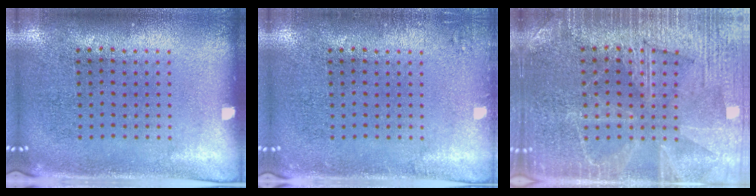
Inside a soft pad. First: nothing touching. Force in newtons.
{"total": 1.0, "press": 1.0, "slide": 0.3}
{"total": 3.6, "press": 3.6, "slide": 0.5}